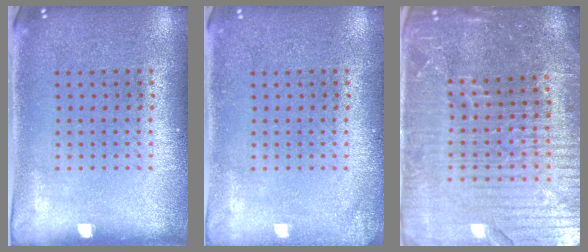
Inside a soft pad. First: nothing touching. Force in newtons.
{"total": 1.1, "press": 1.1, "slide": 0.1}
{"total": 6.0, "press": 5.3, "slide": 2.7}